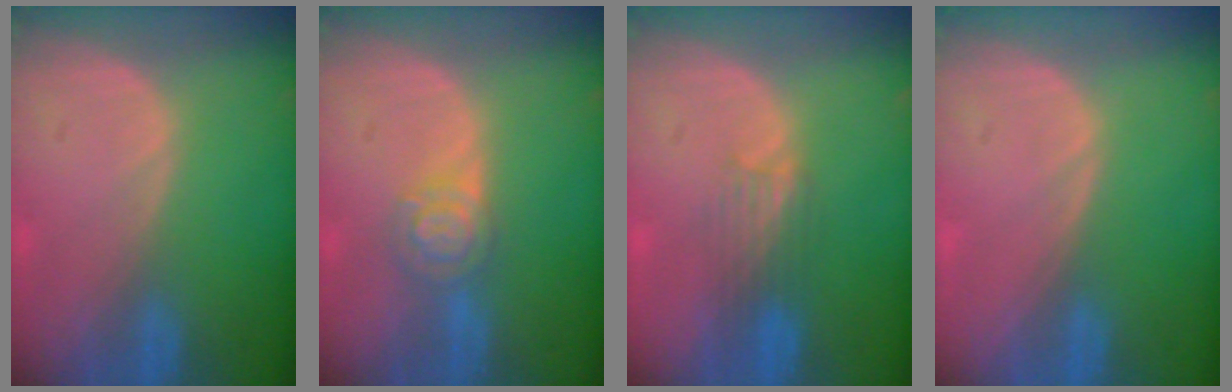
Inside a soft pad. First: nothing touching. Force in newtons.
{"total": 5.0, "press": 4.4, "slide": 2.4}
{"total": 3.5, "press": 3.2, "slide": 1.5}
{"total": 0.0}